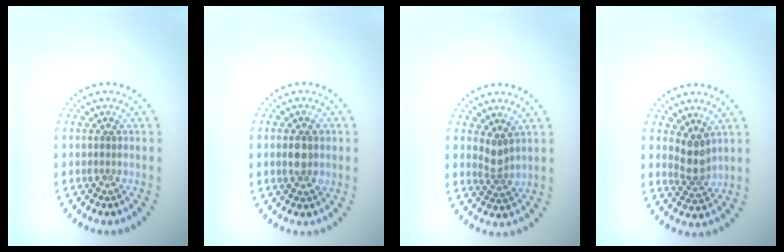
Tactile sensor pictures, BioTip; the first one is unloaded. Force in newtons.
{"total": 2.5, "press": 2.5, "slide": 0.3}
{"total": 1.9, "press": 1.4, "slide": 1.3}
{"total": 2.4, "press": 1.9, "slide": 1.5}